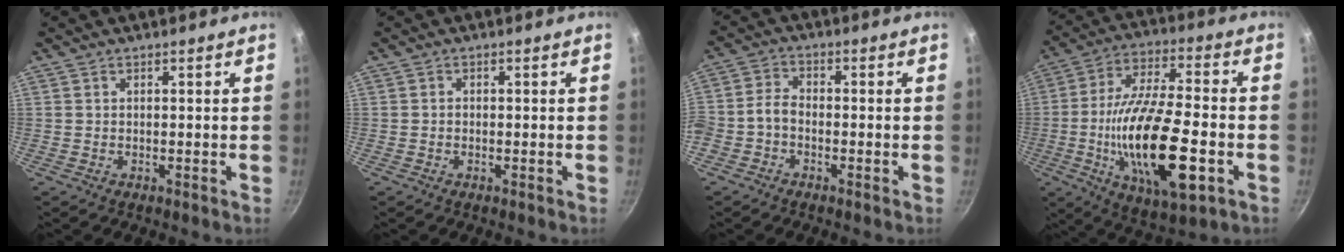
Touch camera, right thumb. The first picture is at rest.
{"total": 0.6, "force": [-0.2, 0.6, 0.2], "torque": [-0.004, 0.004, -0.004]}
{"total": 4.5, "force": [-2.1, 3.1, 2.6], "torque": [-0.055, 0.031, -0.053]}
{"total": 22.1, "force": [-5.4, 7.8, 19.9], "torque": [-0.362, 0.015, -0.096]}